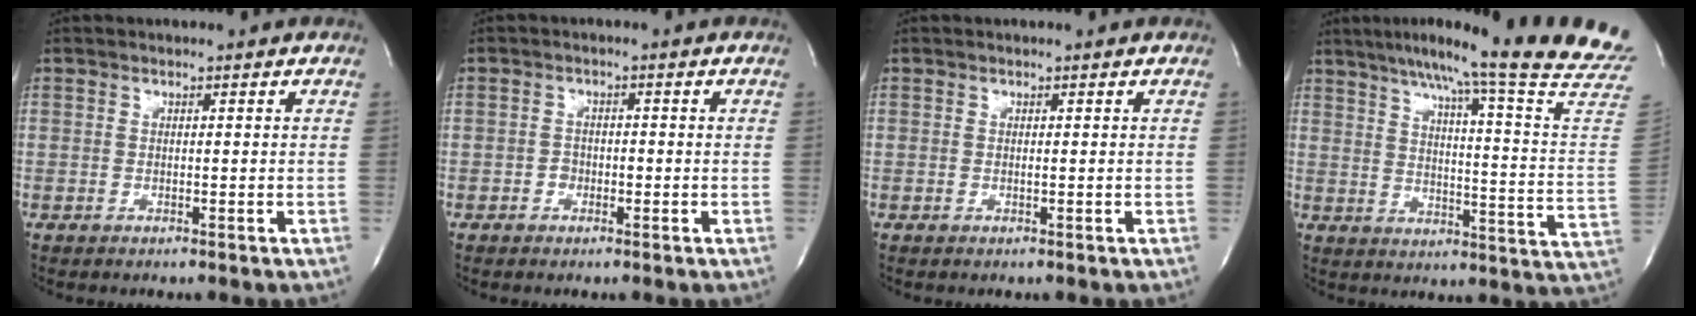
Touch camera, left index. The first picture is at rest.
{"total": 1.5, "force": [-0.7, 1.2, 0.6], "torque": [-0.004, 0.007, -0.011]}
{"total": 0.0}
{"total": 24.3, "force": [20.9, -2.5, 12.1], "torque": [-0.186, -0.085, 0.262]}